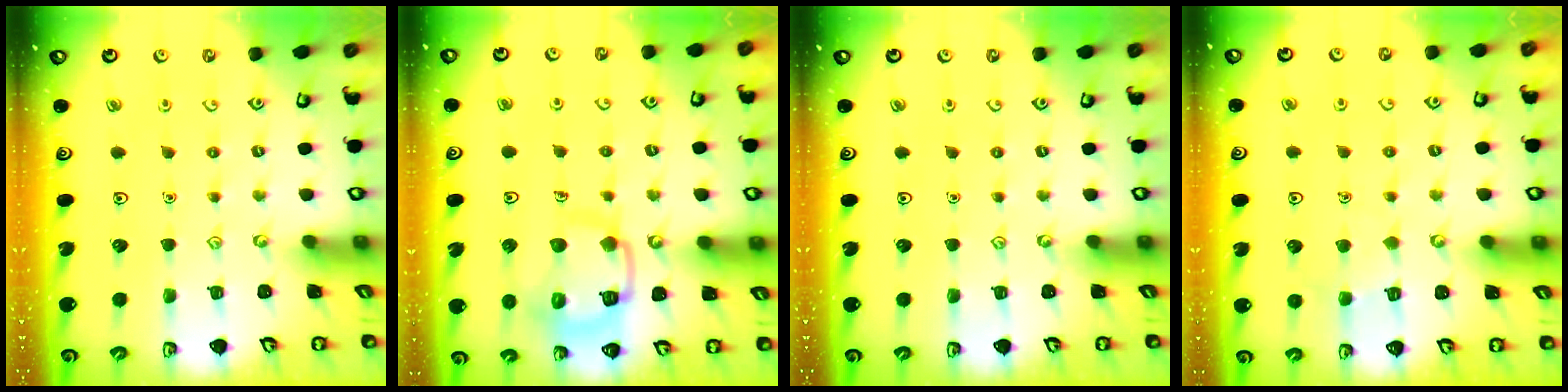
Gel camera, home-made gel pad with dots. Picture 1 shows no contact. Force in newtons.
{"total": 12.6, "press": 12.5, "slide": 1.4}
{"total": 0.0}
{"total": 4.2, "press": 4.2, "slide": 0.3}